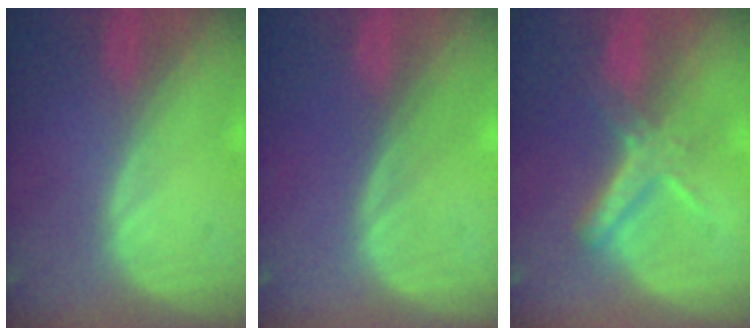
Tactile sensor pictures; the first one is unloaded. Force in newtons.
{"total": 0.0}
{"total": 5.5, "press": 4.9, "slide": 2.5}